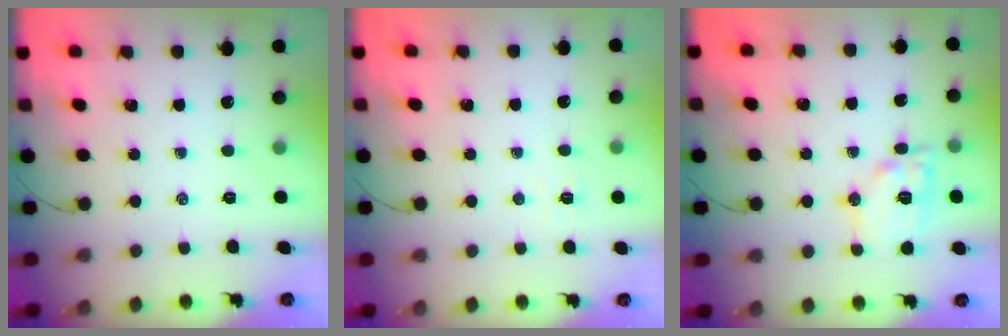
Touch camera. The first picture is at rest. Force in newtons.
{"total": 2.6, "press": 2.6, "slide": 0.5}
{"total": 11.8, "press": 11.8, "slide": 0.7}